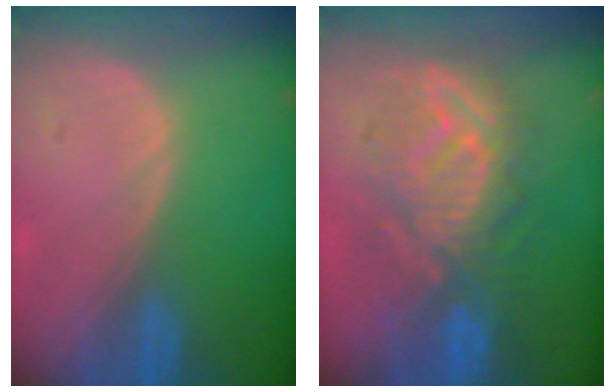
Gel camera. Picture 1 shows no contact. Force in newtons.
{"total": 10.0, "press": 9.8, "slide": 1.4}